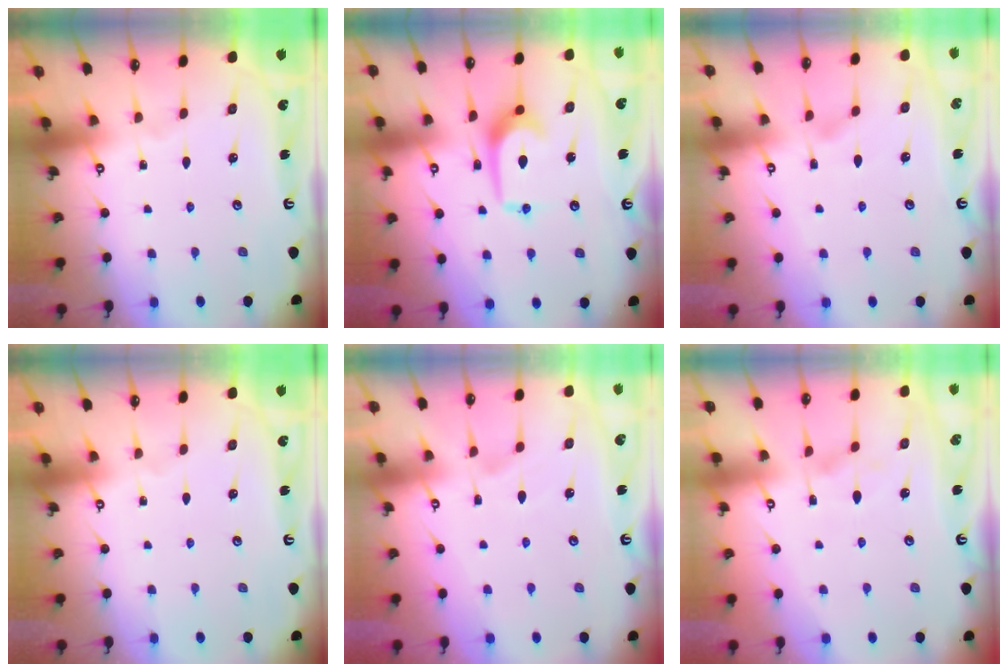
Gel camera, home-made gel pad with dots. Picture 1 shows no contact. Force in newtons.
{"total": 9.3, "press": 9.2, "slide": 0.7}
{"total": 1.1, "press": 0.6, "slide": 0.9}
{"total": 0.0}
{"total": 2.6, "press": 2.4, "slide": 1.0}
{"total": 1.2, "press": 1.0, "slide": 0.7}